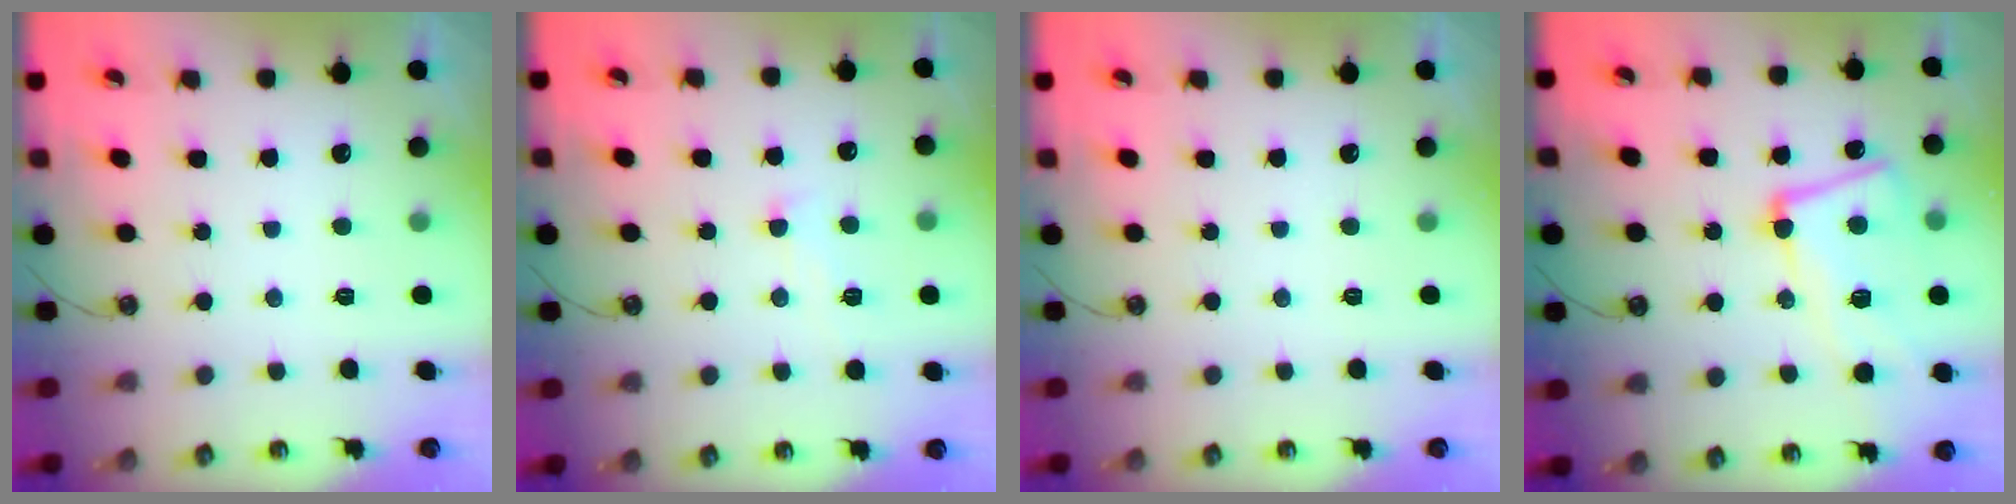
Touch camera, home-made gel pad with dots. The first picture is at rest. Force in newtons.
{"total": 2.1, "press": 2.0, "slide": 0.4}
{"total": 0.0}
{"total": 9.0, "press": 8.8, "slide": 1.7}